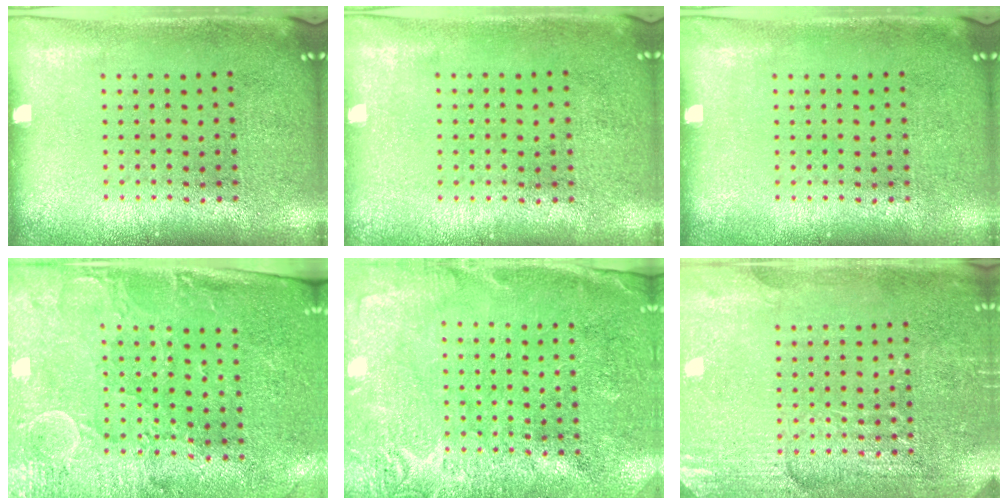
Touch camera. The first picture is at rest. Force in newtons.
{"total": 0.0}
{"total": 0.0}
{"total": 2.9, "press": 2.6, "slide": 1.3}
{"total": 2.7, "press": 2.7, "slide": 0.2}
{"total": 2.9, "press": 2.9, "slide": 0.3}